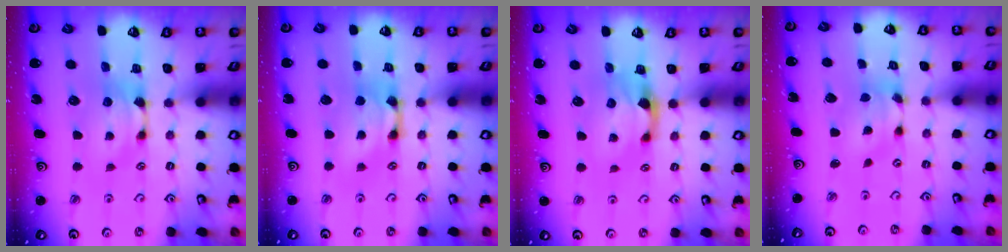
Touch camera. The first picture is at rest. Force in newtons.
{"total": 2.6, "press": 2.6, "slide": 0.2}
{"total": 2.0, "press": 1.8, "slide": 1.0}
{"total": 4.2, "press": 3.9, "slide": 1.7}